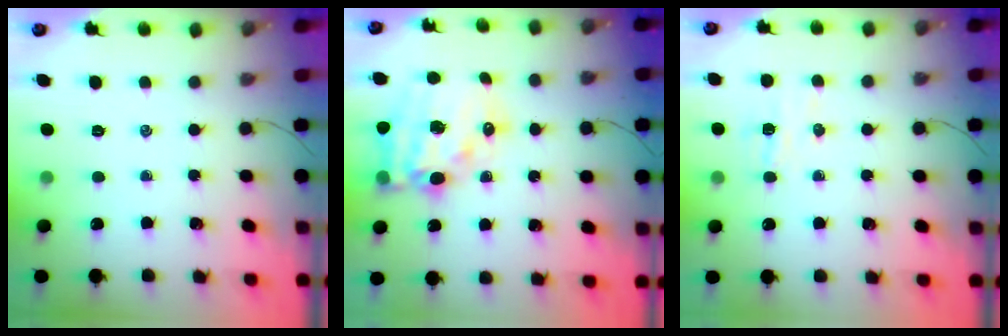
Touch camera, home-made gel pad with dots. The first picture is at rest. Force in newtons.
{"total": 17.3, "press": 16.8, "slide": 3.8}
{"total": 4.7, "press": 4.5, "slide": 1.1}